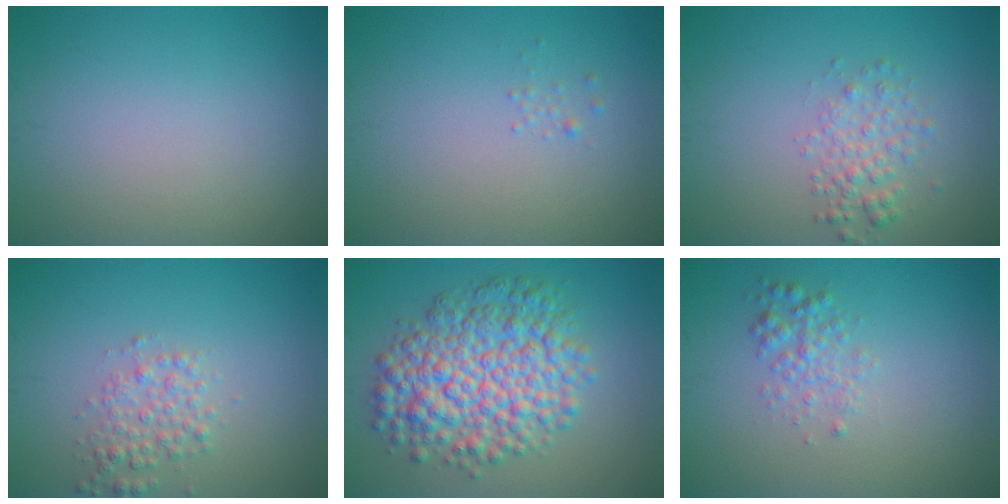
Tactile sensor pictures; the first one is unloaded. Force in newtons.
{"total": 0.7, "press": 0.7, "slide": 0.1}
{"total": 2.4, "press": 2.4, "slide": 0.1}
{"total": 2.4, "press": 2.4, "slide": 0.1}
{"total": 8.8, "press": 8.8, "slide": 0.1}
{"total": 1.9, "press": 1.9, "slide": 0.0}